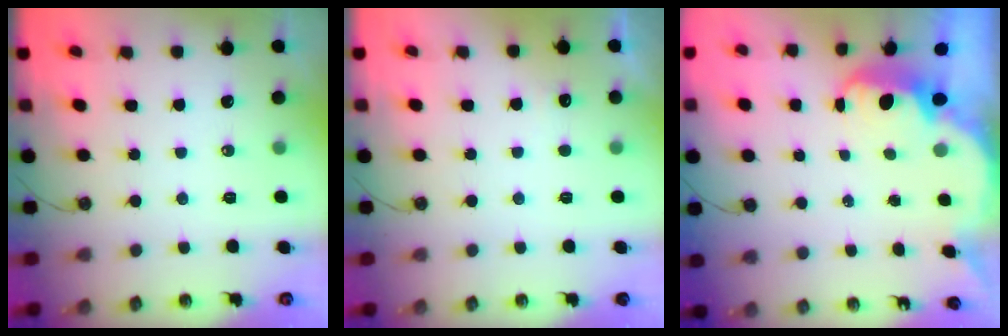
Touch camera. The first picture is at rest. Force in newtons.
{"total": 3.9, "press": 3.7, "slide": 1.1}
{"total": 2.8, "press": 2.8, "slide": 0.6}